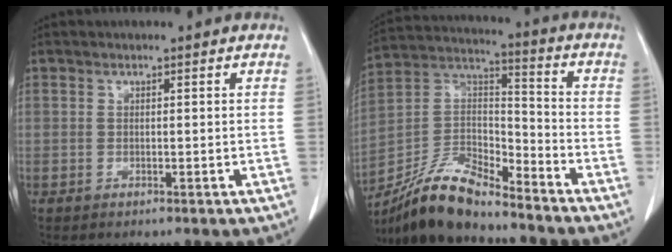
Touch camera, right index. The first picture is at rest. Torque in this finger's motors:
{"motor_torque": [0.70, -0.66, 0.20, 0.09]}